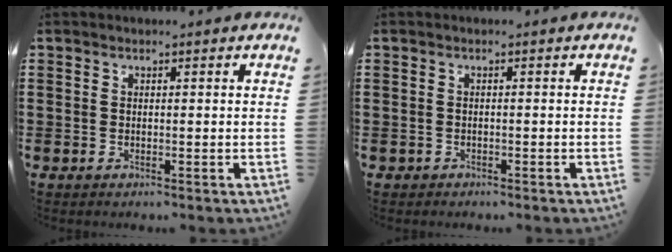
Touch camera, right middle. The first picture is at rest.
{"total": 0.6, "force": [-0.5, 0.3, -0.1], "torque": [0.000, 0.001, -0.012]}